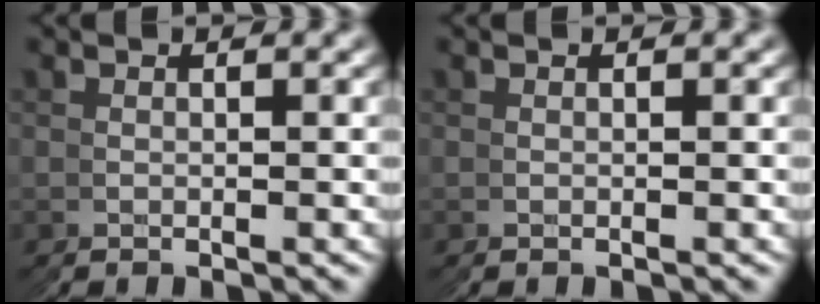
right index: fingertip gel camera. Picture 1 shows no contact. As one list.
[{"total": 0.0}]